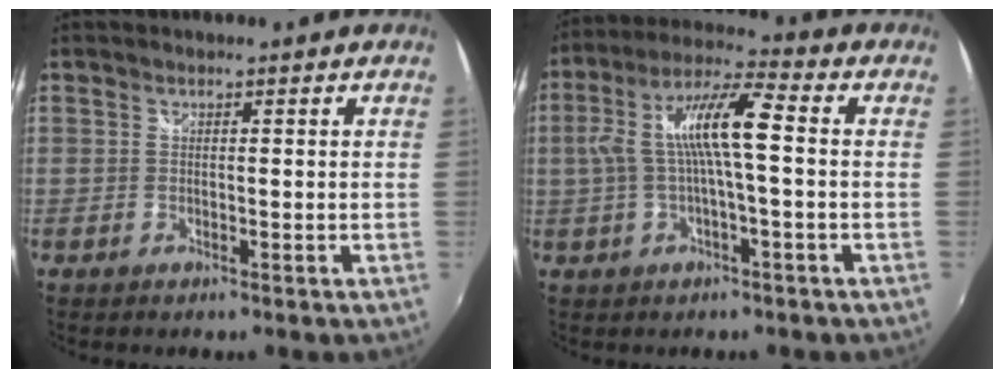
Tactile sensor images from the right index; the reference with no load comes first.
{"total": 11.2, "force": [0.1, 1.7, 11.1], "torque": [-0.215, 0.018, 0.002]}